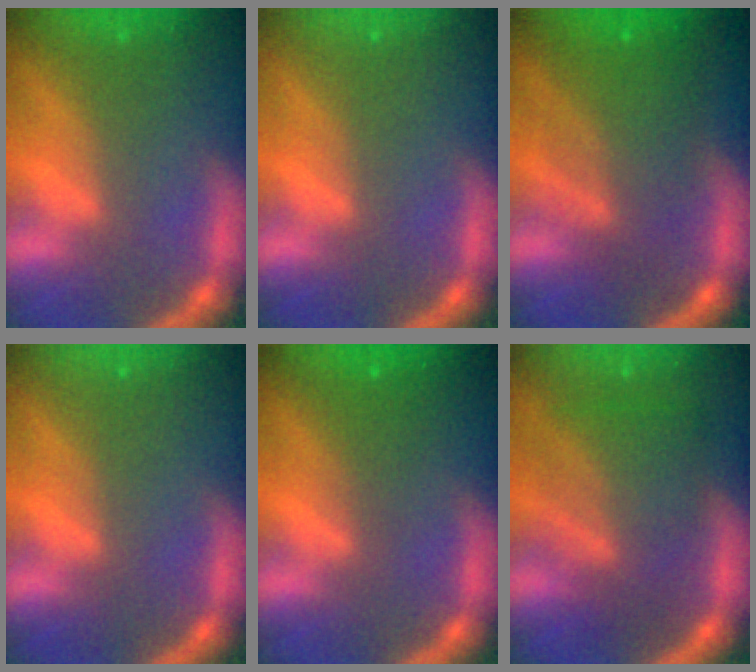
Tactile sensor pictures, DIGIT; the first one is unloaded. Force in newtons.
{"total": 0.0}
{"total": 7.0}
{"total": 0.0}
{"total": 2.0}
{"total": 7.6}